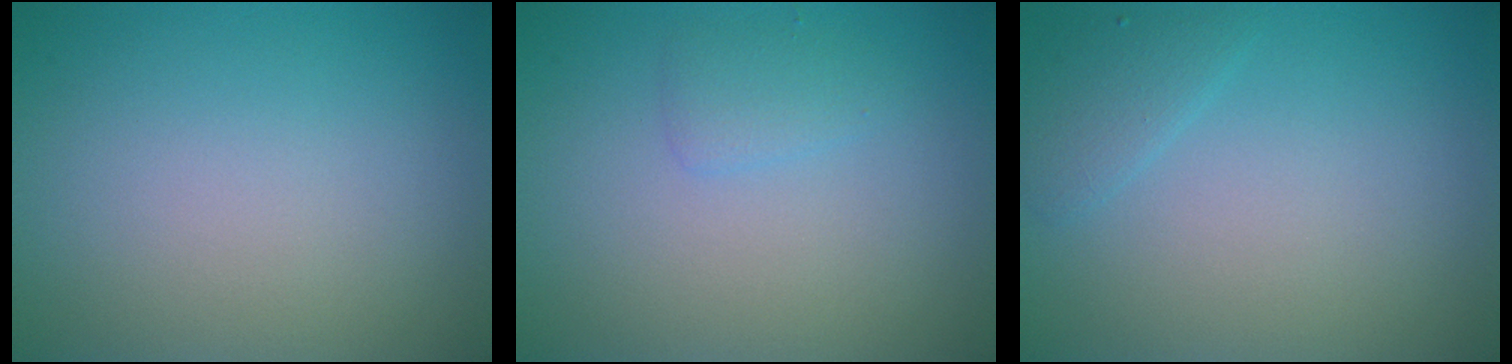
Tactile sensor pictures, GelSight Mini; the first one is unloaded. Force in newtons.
{"total": 1.2, "press": 1.2, "slide": 0.1}
{"total": 1.4, "press": 1.4, "slide": 0.1}